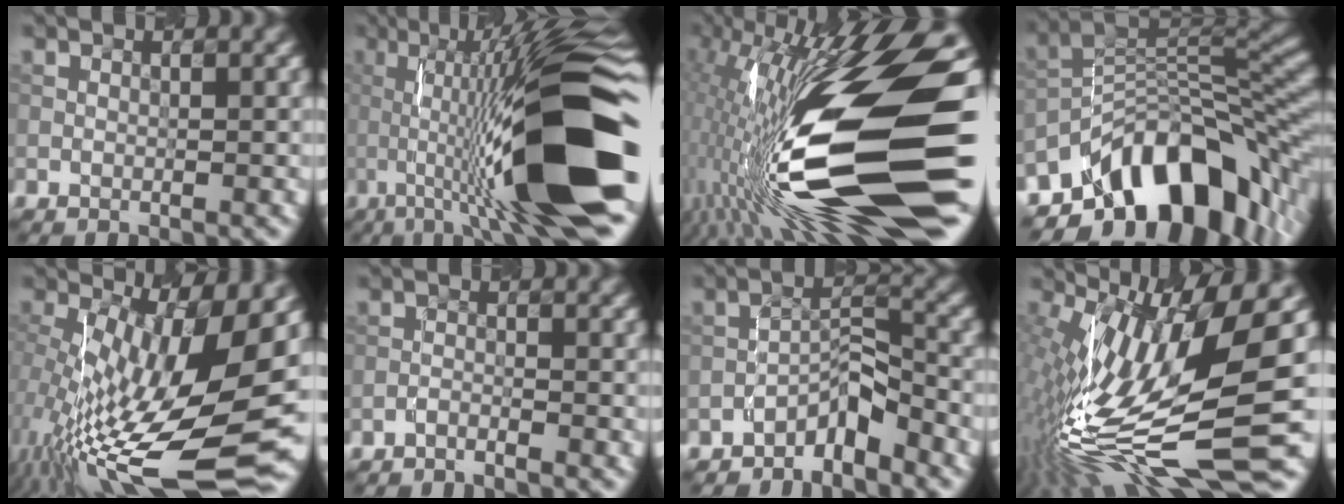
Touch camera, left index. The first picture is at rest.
{"total": 15.6, "force": [-2.8, 2.4, 15.2], "torque": [-0.225, 0.034, -0.044]}
{"total": 17.9, "force": [-3.3, 5.0, 16.9], "torque": [-0.295, 0.014, -0.066]}
{"total": 12.3, "force": [-7.2, 5.9, 8.0], "torque": [-0.111, 0.013, -0.137]}
{"total": 15.8, "force": [-0.7, 5.4, 14.8], "torque": [-0.257, -0.013, -0.003]}
{"total": 1.0, "force": [-1.0, 0.0, 0.2], "torque": [-0.002, 0.003, -0.024]}
{"total": 3.3, "force": [-2.8, 0.9, 1.6], "torque": [-0.019, 0.021, -0.053]}
{"total": 15.2, "force": [-2.1, 4.4, 14.4], "torque": [-0.279, 0.008, -0.033]}